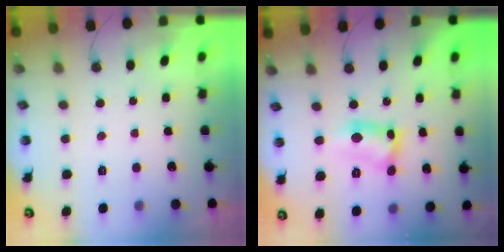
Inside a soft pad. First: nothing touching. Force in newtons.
{"total": 8.9, "press": 8.9, "slide": 0.4}